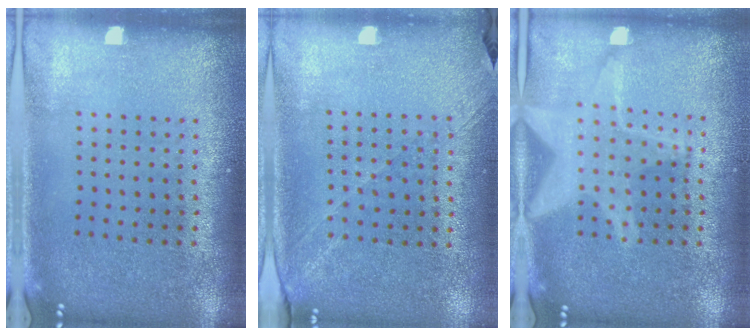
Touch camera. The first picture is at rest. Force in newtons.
{"total": 1.2, "press": 1.1, "slide": 0.6}
{"total": 3.0, "press": 3.0, "slide": 0.4}